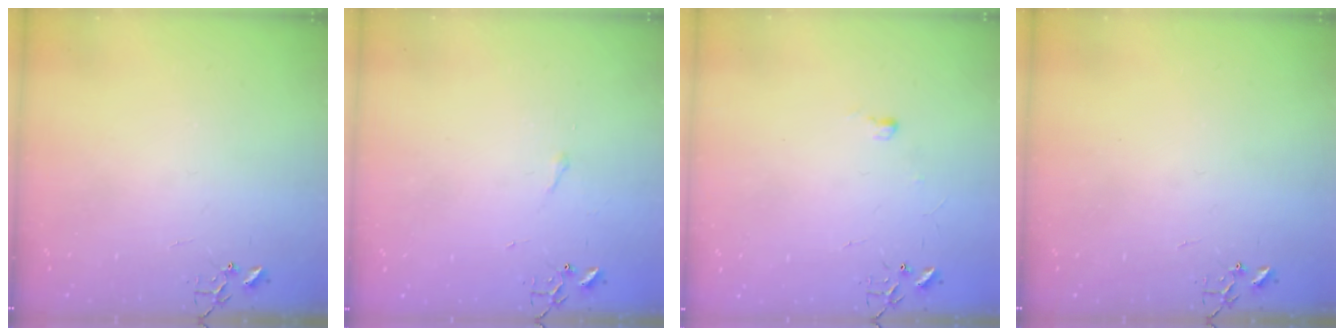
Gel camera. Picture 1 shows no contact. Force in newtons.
{"total": 2.9, "press": 2.9, "slide": 0.5}
{"total": 4.0, "press": 4.0, "slide": 0.6}
{"total": 0.0}